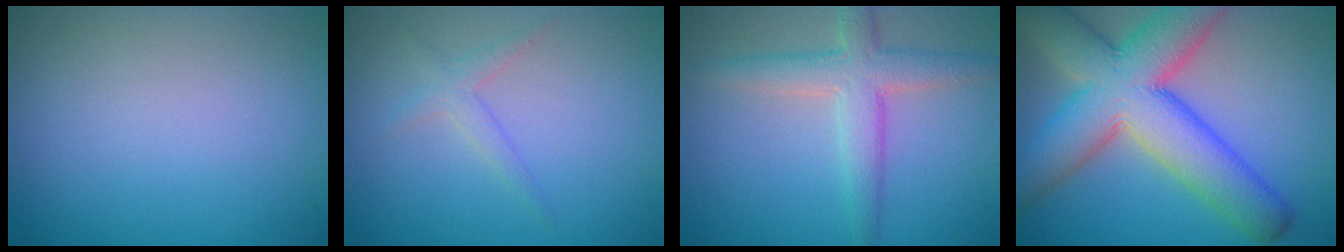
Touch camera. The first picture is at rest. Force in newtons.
{"total": 1.4, "press": 1.4, "slide": 0.1}
{"total": 4.0, "press": 4.0, "slide": 0.2}
{"total": 11.2, "press": 11.1, "slide": 0.4}